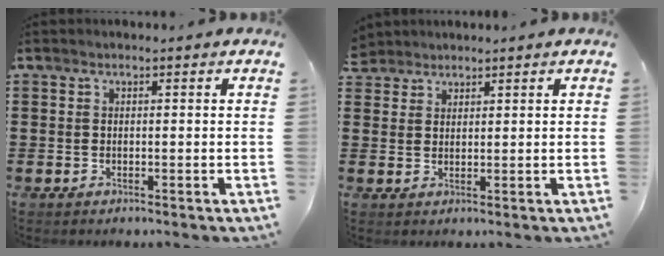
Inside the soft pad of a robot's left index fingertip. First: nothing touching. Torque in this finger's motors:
{"motor_torque": [0.01, 0.00, 0.00, -0.02]}